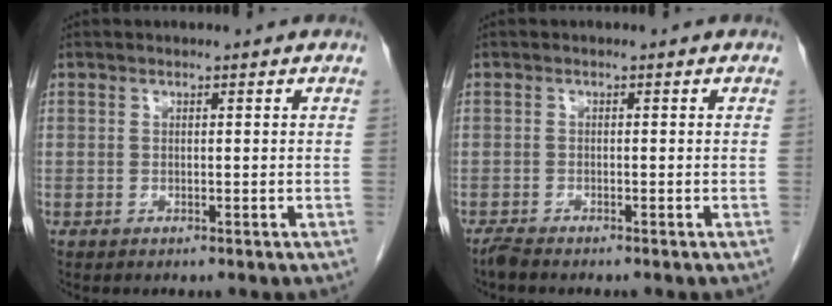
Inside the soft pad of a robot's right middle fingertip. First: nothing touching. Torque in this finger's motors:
{"motor_torque": [-0.09, -0.13, 0.00, 0.01]}